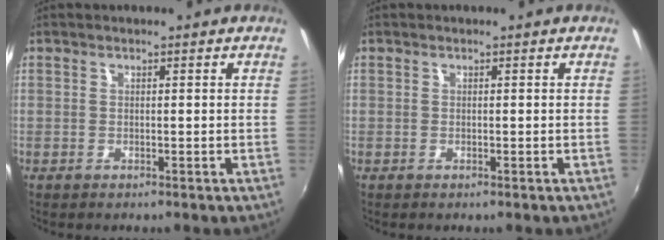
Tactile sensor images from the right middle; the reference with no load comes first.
{"total": 0.0}